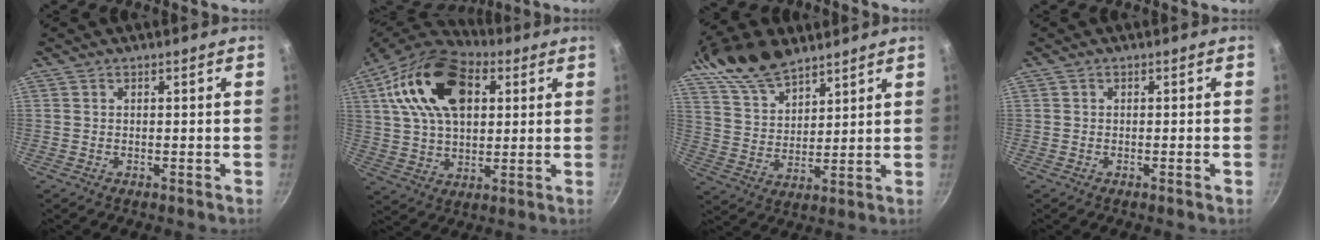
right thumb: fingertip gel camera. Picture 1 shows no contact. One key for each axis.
{"total": 21.5, "fx": 6.7, "fy": 13.5, "fz": 15.3, "tx": -0.255, "ty": 0.002, "tz": 0.106}
{"total": 13.4, "fx": 9.7, "fy": 6.3, "fz": 6.7, "tx": -0.105, "ty": -0.031, "tz": 0.188}
{"total": 0.9, "fx": -0.5, "fy": -0.1, "fz": 0.8, "tx": -0.020, "ty": 0.003, "tz": -0.011}